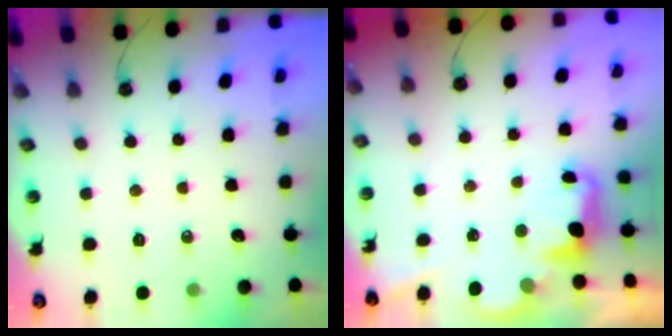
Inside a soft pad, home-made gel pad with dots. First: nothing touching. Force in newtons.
{"total": 2.5, "press": 2.4, "slide": 0.6}